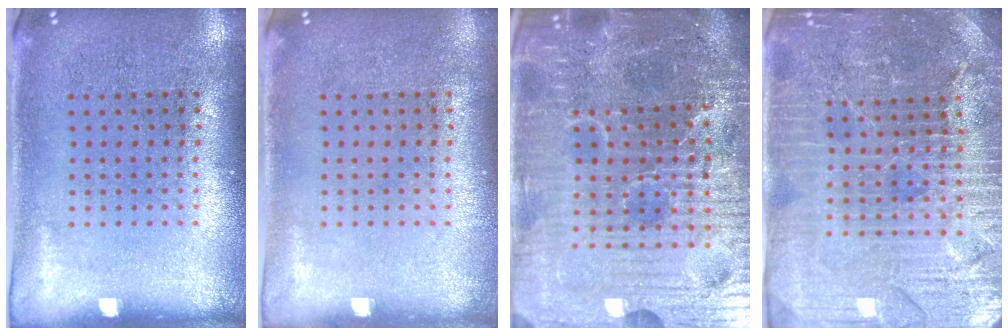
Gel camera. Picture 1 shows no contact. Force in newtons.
{"total": 0.0}
{"total": 7.3, "press": 6.5, "slide": 3.3}
{"total": 4.9, "press": 4.5, "slide": 1.8}